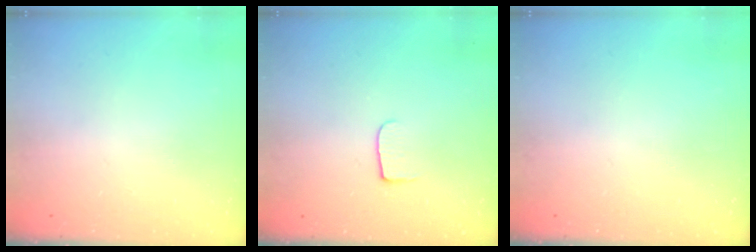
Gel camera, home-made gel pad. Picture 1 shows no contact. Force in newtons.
{"total": 6.5, "press": 6.5, "slide": 0.7}
{"total": 0.0}